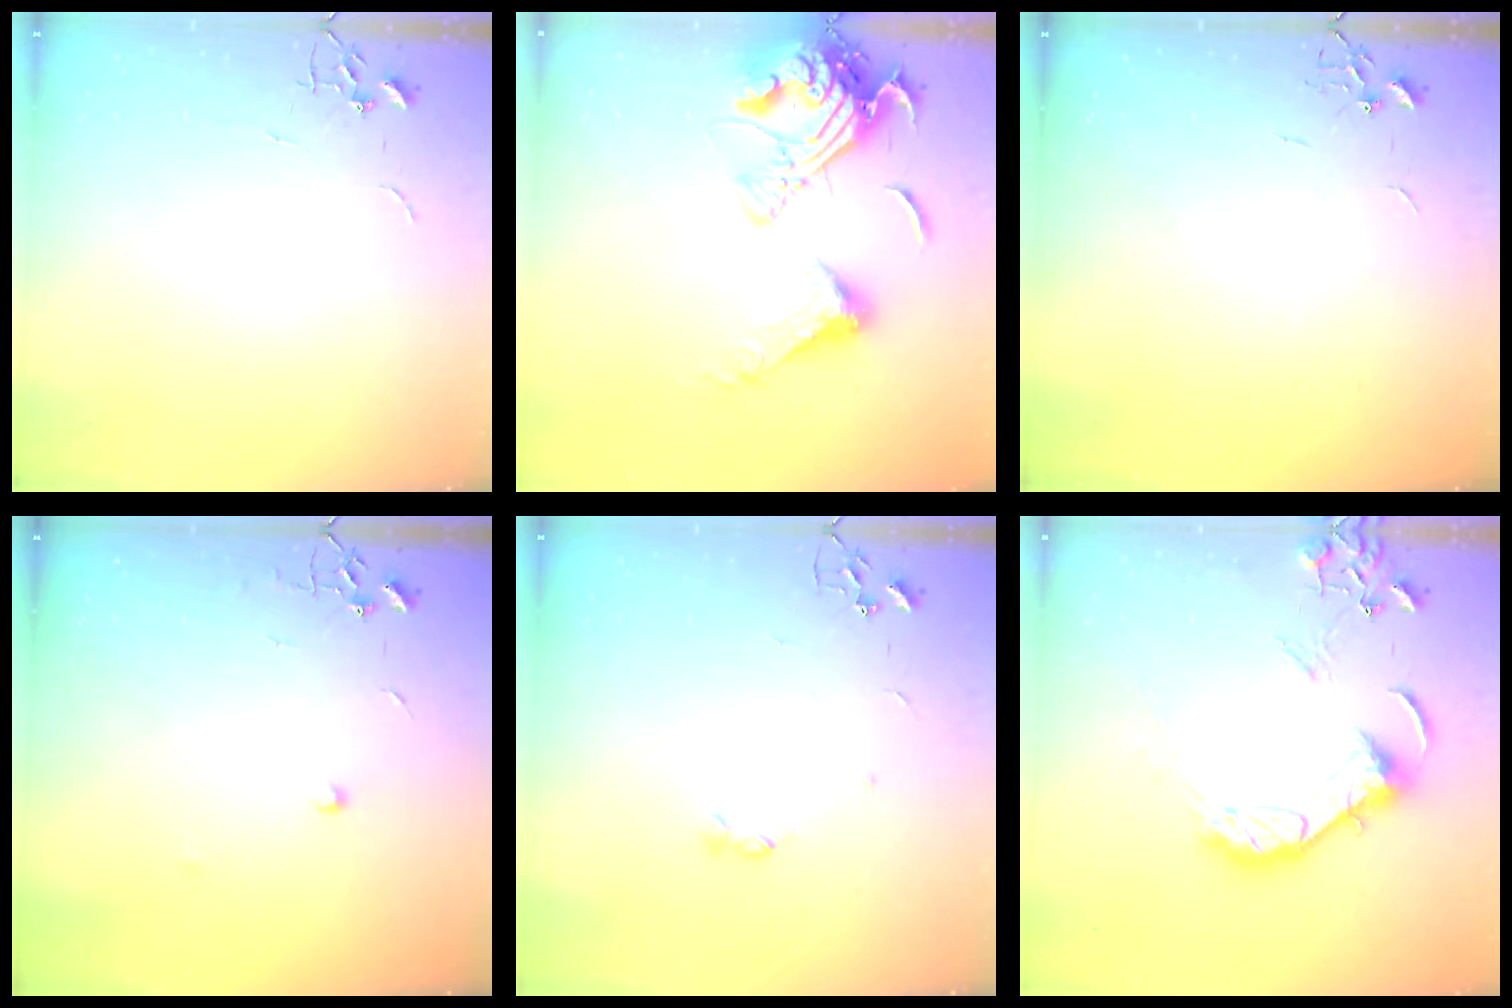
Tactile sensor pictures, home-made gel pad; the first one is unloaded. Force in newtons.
{"total": 19.0, "press": 18.9, "slide": 1.9}
{"total": 0.0}
{"total": 6.2, "press": 6.2, "slide": 0.5}
{"total": 2.8, "press": 2.7, "slide": 0.5}
{"total": 14.2, "press": 14.1, "slide": 1.5}